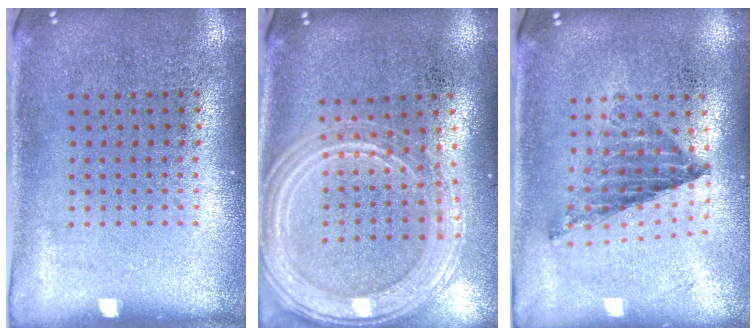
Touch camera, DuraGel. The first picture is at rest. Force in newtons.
{"total": 2.1, "press": 1.9, "slide": 0.9}
{"total": 0.8, "press": 0.8, "slide": 0.1}